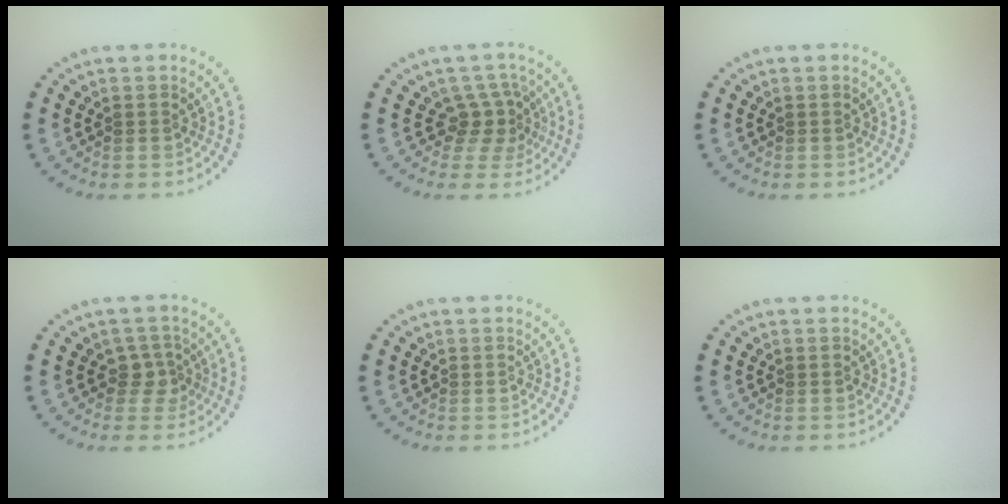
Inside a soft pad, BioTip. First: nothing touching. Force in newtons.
{"total": 2.7, "press": 1.9, "slide": 1.9}
{"total": 0.0}
{"total": 1.9, "press": 1.4, "slide": 1.3}
{"total": 0.0}
{"total": 0.0}